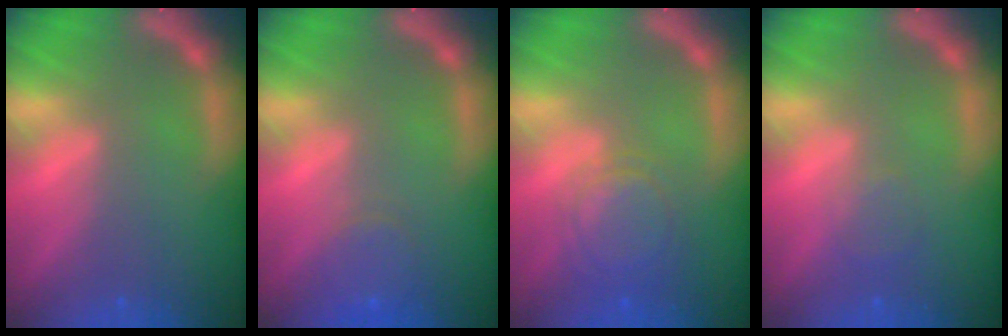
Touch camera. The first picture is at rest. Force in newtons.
{"total": 3.0}
{"total": 5.1}
{"total": 1.5}